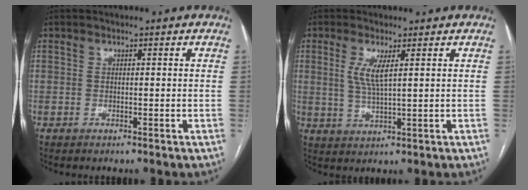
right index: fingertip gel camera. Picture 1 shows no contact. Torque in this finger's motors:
{"motor_torque": [0.71, 0.34, 0.31, 0.11]}